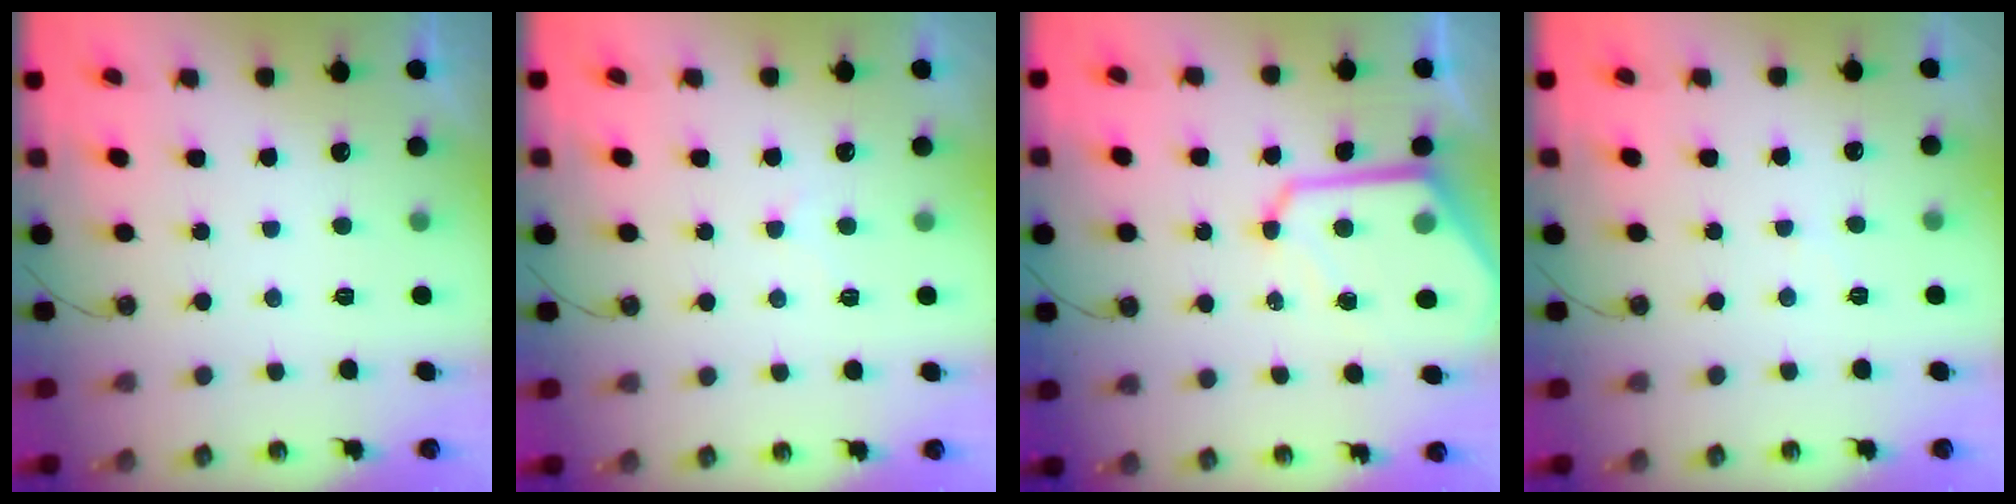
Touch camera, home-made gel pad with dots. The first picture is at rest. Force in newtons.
{"total": 6.7, "press": 6.7, "slide": 0.8}
{"total": 13.2, "press": 13.2, "slide": 1.3}
{"total": 3.3, "press": 3.2, "slide": 0.6}